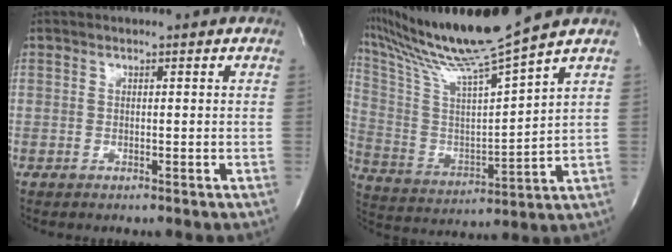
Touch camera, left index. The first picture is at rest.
{"total": 17.3, "force": [14.7, -2.5, 8.9], "torque": [-0.179, -0.025, 0.273]}